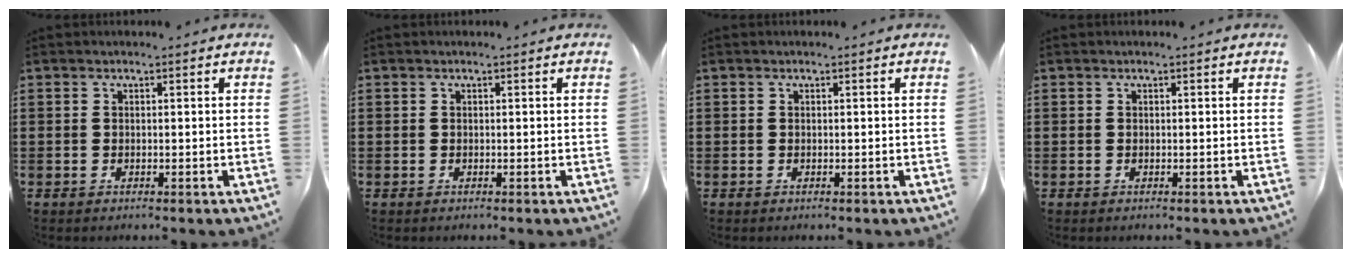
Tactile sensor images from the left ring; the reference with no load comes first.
{"total": 0.0}
{"total": 0.0}
{"total": 0.0}